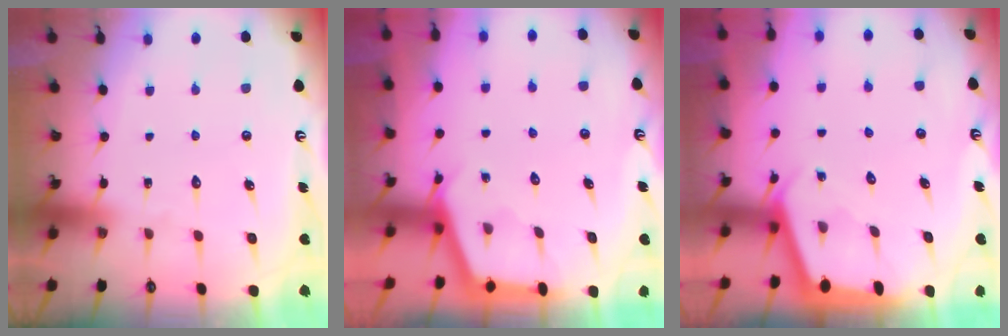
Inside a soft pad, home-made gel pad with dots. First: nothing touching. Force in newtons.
{"total": 2.3, "press": 2.3, "slide": 0.1}
{"total": 2.2, "press": 2.2, "slide": 0.1}